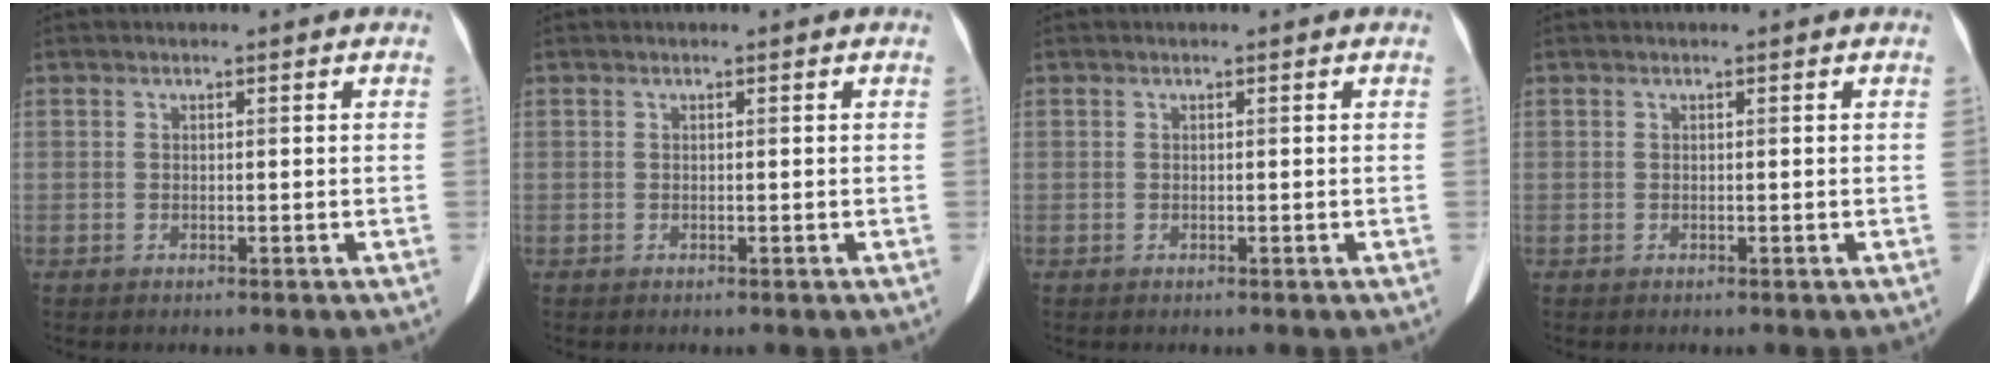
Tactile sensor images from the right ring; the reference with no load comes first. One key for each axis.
{"total": 0.0}
{"total": 0.0}
{"total": 0.0}